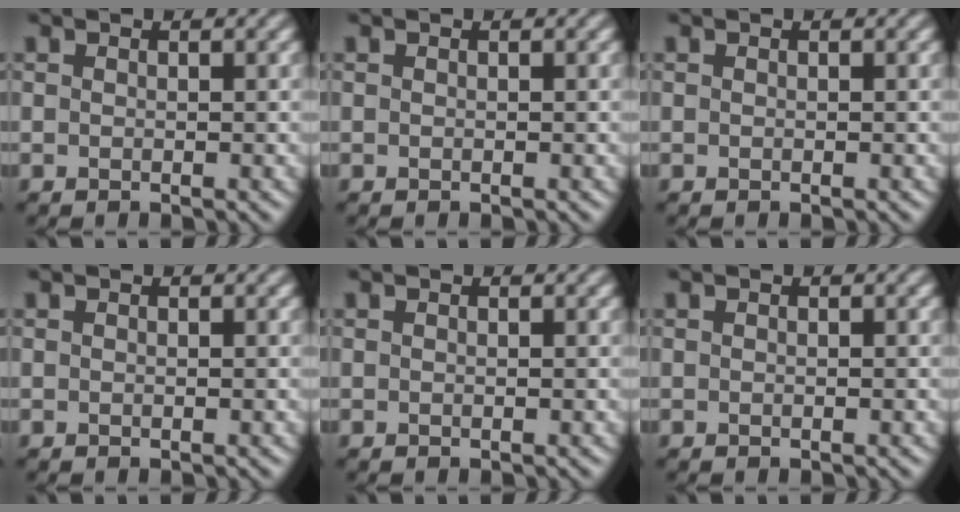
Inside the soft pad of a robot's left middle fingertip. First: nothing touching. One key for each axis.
{"total": 0.0}
{"total": 0.0}
{"total": 0.0}
{"total": 0.0}
{"total": 0.0}